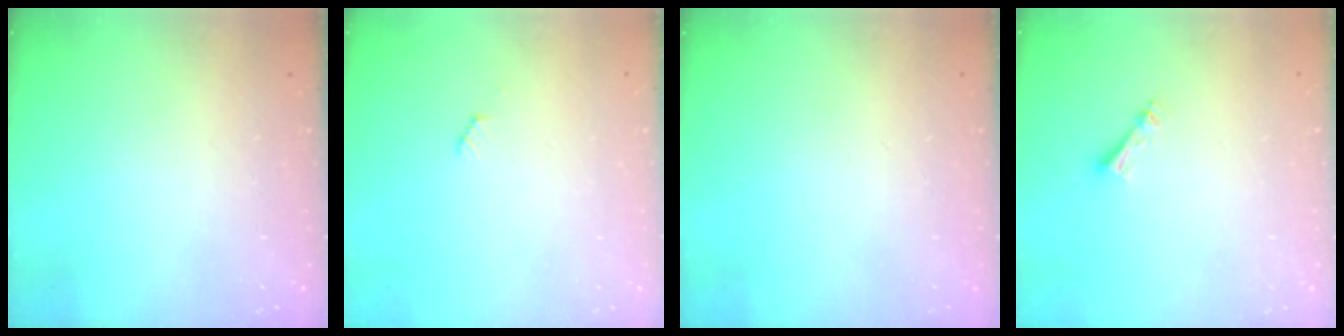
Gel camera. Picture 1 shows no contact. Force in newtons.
{"total": 2.5, "press": 2.5, "slide": 0.4}
{"total": 0.0}
{"total": 2.4, "press": 2.4, "slide": 0.4}